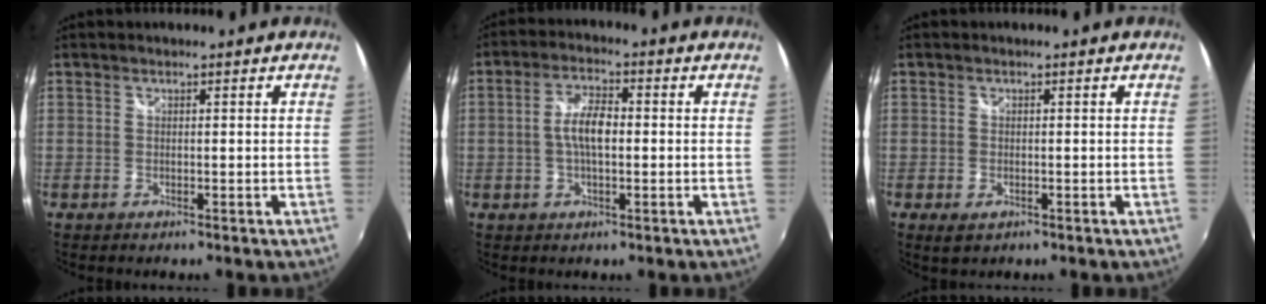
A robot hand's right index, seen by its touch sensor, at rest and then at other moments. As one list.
[{"total": 5.8, "force": [-0.4, 2.2, 5.3], "torque": [-0.102, 0.009, -0.009]}, {"total": 2.1, "force": [-0.9, 1.3, 1.3], "torque": [-0.023, -0.006, -0.014]}]